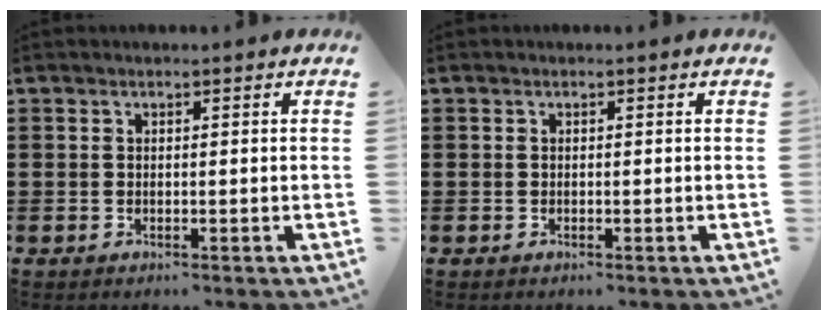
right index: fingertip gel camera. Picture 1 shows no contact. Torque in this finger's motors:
{"motor_torque": [0.05, 0.08, -0.02, -0.03]}